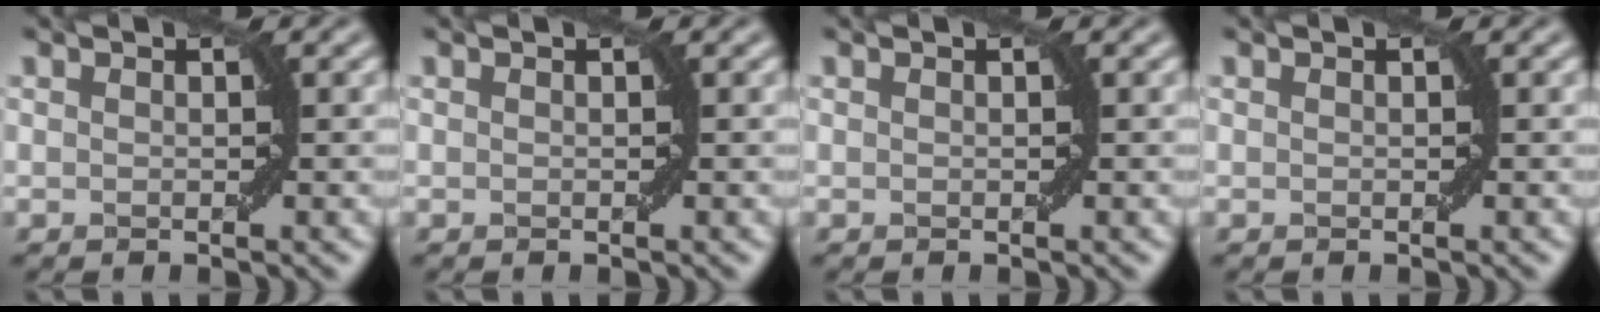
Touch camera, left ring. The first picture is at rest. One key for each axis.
{"total": 0.0}
{"total": 0.0}
{"total": 0.0}